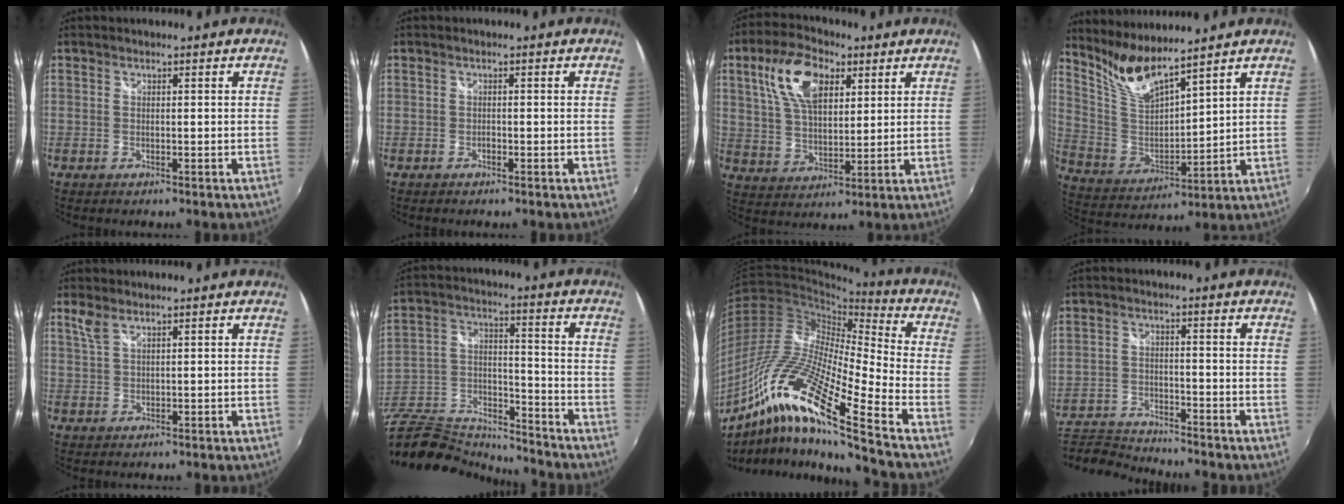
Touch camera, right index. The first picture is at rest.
{"total": 0.7, "force": [-0.6, 0.3, 0.2], "torque": [-0.006, 0.000, -0.012]}
{"total": 13.0, "force": [5.6, 6.8, 9.6], "torque": [-0.183, 0.027, 0.106]}
{"total": 9.9, "force": [8.6, 0.9, 4.8], "torque": [-0.096, -0.017, 0.178]}
{"total": 2.1, "force": [1.4, 0.7, 1.4], "torque": [-0.033, 0.004, 0.031]}
{"total": 19.8, "force": [-16.5, 7.5, 7.9], "torque": [-0.187, 0.004, -0.290]}
{"total": 20.9, "force": [-11.8, 1.8, 17.1], "torque": [-0.310, -0.033, -0.243]}
{"total": 9.2, "force": [-8.8, 2.0, 1.7], "torque": [-0.063, -0.006, -0.163]}